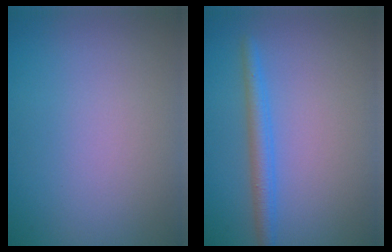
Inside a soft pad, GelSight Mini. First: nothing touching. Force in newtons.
{"total": 2.4, "press": 2.4, "slide": 0.2}